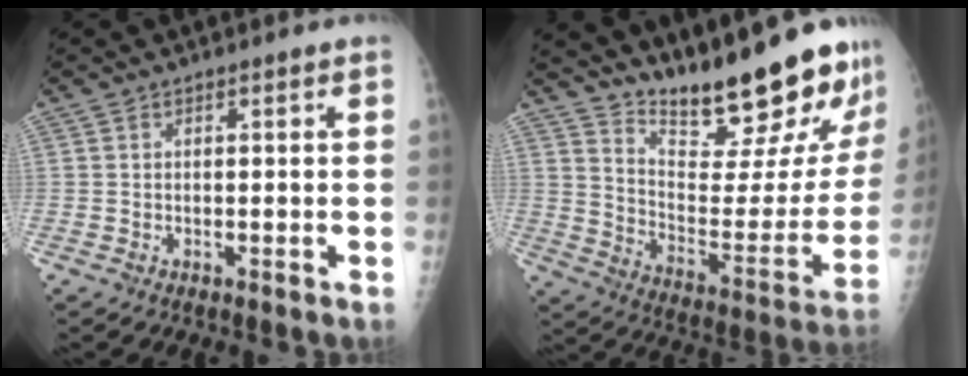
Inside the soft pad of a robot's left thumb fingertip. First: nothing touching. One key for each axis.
{"total": 27.0, "fx": 22.1, "fy": 5.6, "fz": 14.4, "tx": -0.189, "ty": -0.152, "tz": 0.314}